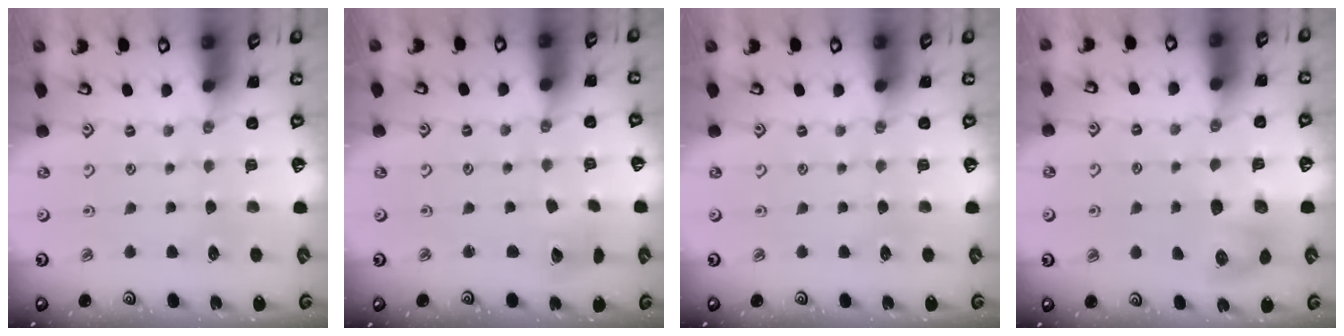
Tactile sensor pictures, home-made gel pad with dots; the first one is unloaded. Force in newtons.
{"total": 3.1, "press": 3.1, "slide": 0.4}
{"total": 0.0}
{"total": 7.2, "press": 7.2, "slide": 0.7}